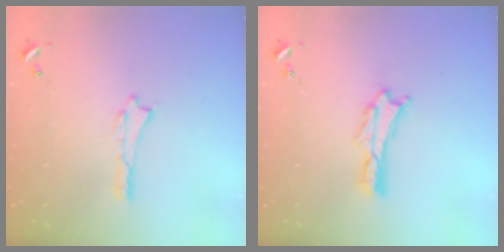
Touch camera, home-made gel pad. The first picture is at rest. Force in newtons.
{"total": 1.1, "press": 1.1, "slide": 0.2}